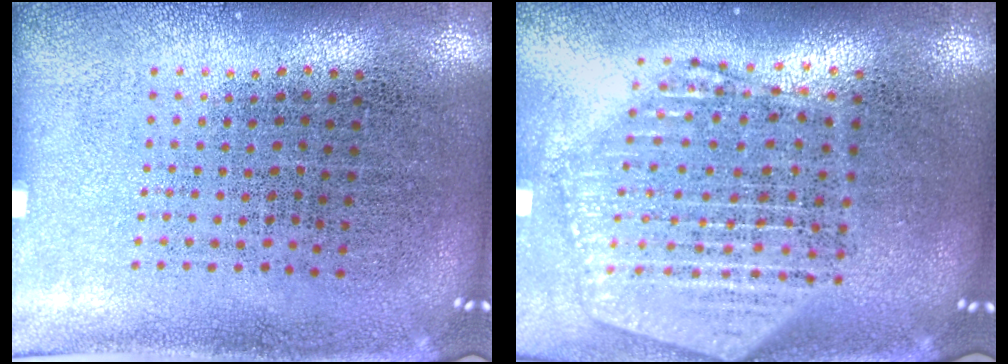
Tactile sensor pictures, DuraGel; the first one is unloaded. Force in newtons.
{"total": 2.4, "press": 2.1, "slide": 1.2}